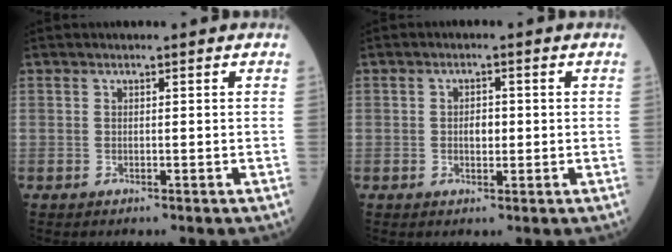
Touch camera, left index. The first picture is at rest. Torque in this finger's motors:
{"motor_torque": [0.10, 0.04, 0.03, 0.01]}